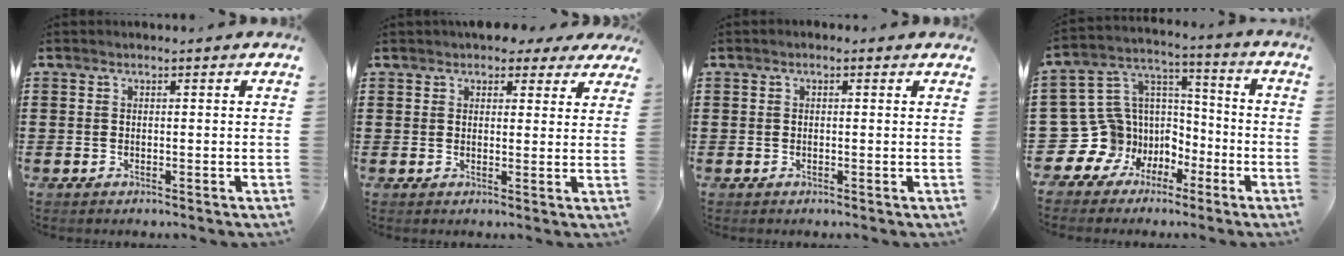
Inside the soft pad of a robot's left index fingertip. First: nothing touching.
{"total": 3.5, "force": [2.9, 1.6, 1.1], "torque": [-0.014, -0.002, 0.052]}
{"total": 0.6, "force": [-0.1, 0.4, 0.4], "torque": [-0.009, 0.002, -0.002]}
{"total": 10.5, "force": [-4.4, 9.5, 0.8], "torque": [-0.082, -0.019, -0.064]}